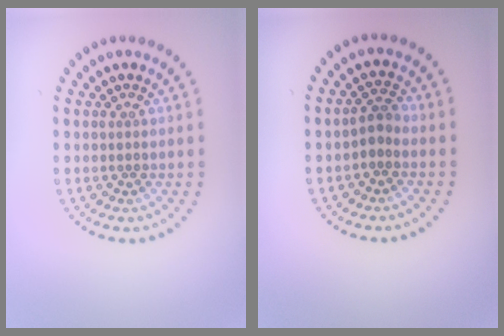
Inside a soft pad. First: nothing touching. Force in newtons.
{"total": 1.5, "press": 1.3, "slide": 0.9}